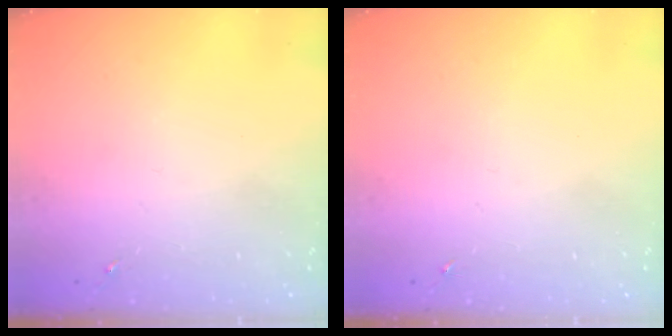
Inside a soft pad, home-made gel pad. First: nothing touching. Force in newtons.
{"total": 0.0}